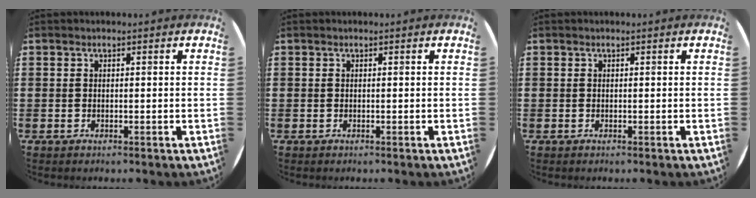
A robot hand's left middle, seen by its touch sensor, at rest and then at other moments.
{"total": 0.0}
{"total": 0.0}